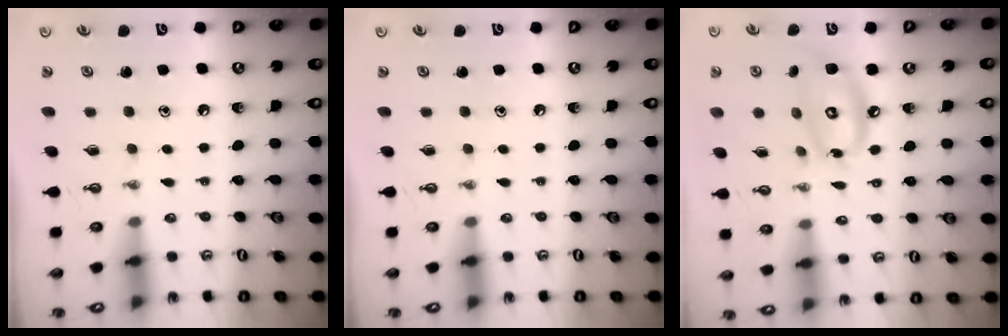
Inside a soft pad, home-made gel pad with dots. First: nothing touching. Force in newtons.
{"total": 0.0}
{"total": 12.0, "press": 12.0, "slide": 1.2}